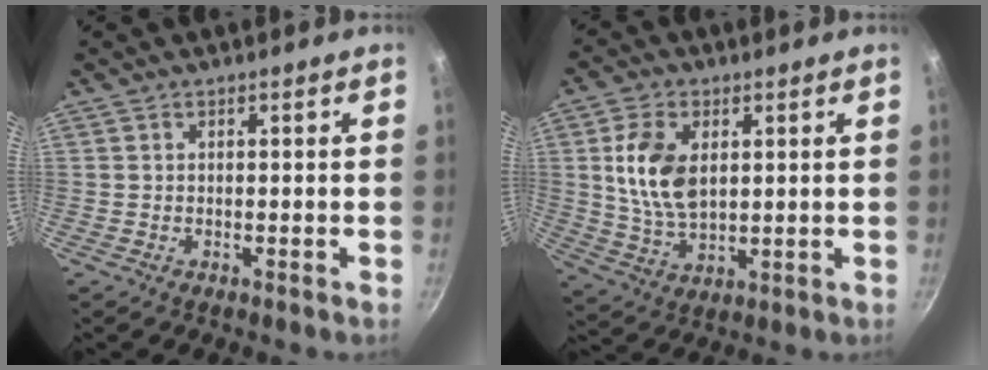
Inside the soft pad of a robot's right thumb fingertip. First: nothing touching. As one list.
[{"total": 11.3, "force": [2.4, 6.9, 8.6], "torque": [-0.155, -0.014, 0.052]}]